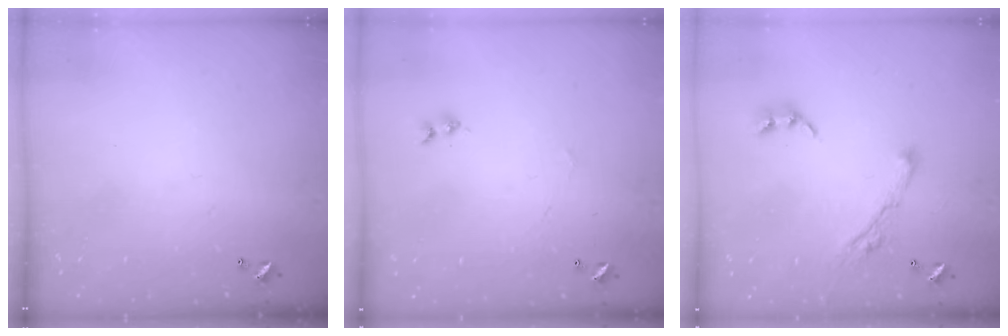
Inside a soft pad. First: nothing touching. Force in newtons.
{"total": 1.2, "press": 1.1, "slide": 0.3}
{"total": 7.8, "press": 7.7, "slide": 0.9}